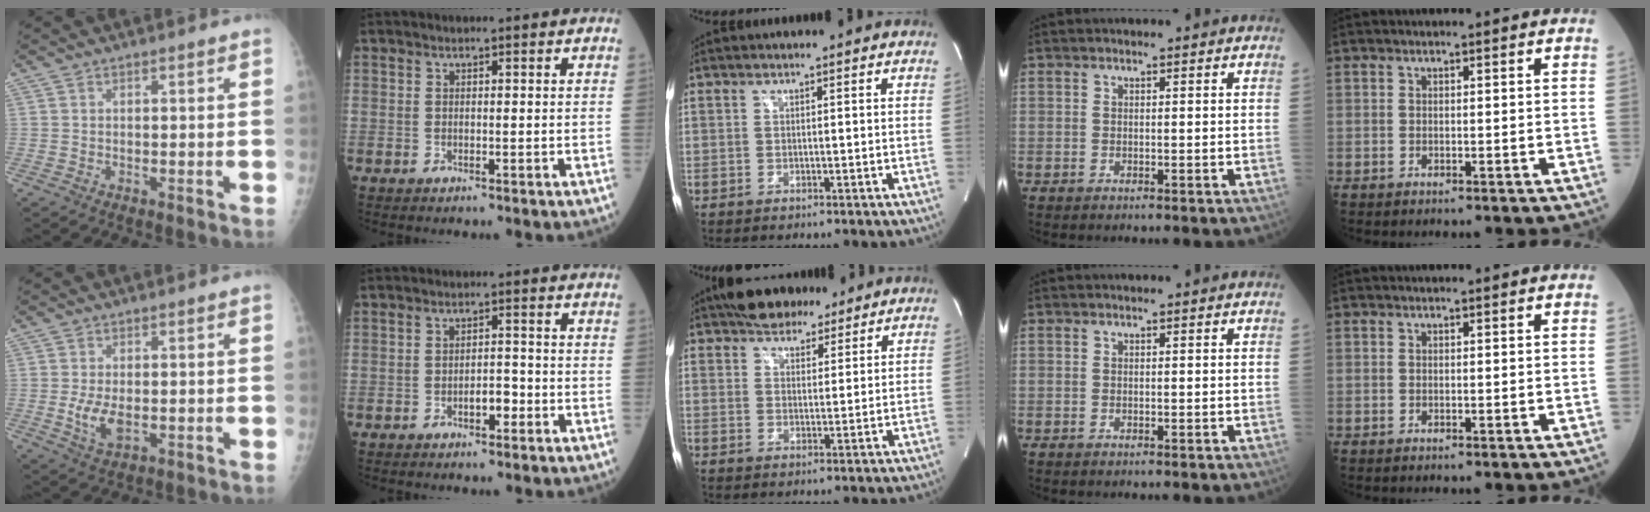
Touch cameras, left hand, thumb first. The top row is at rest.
{"thumb": {"total": 5.3, "force": [-0.8, 2.9, 4.4], "torque": [-0.089, -0.008, -0.011]}, "index": {"total": 2.6, "force": [-1.5, 1.0, 1.8], "torque": [-0.021, 0.003, -0.027]}, "middle": {"total": 7.8, "force": [6.4, 3.4, 3.0], "torque": [-0.045, 0.019, 0.104]}}